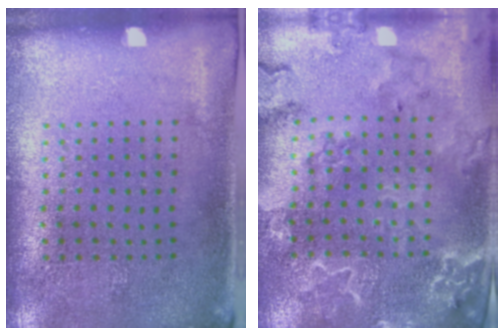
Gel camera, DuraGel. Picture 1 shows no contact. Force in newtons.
{"total": 2.7, "press": 2.6, "slide": 0.8}